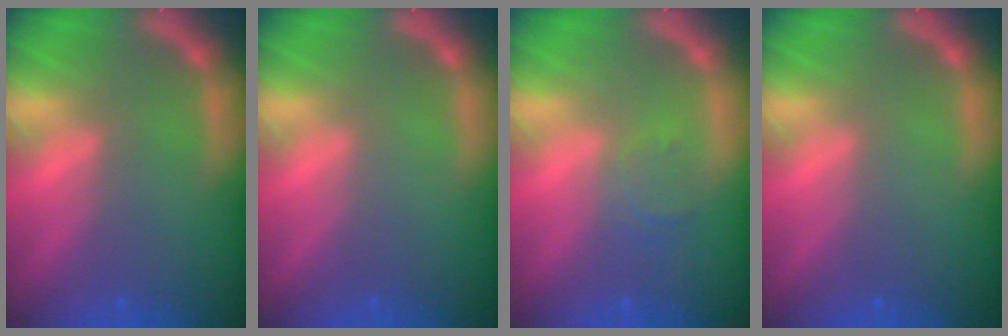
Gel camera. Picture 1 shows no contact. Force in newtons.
{"total": 0.0}
{"total": 1.9}
{"total": 0.0}